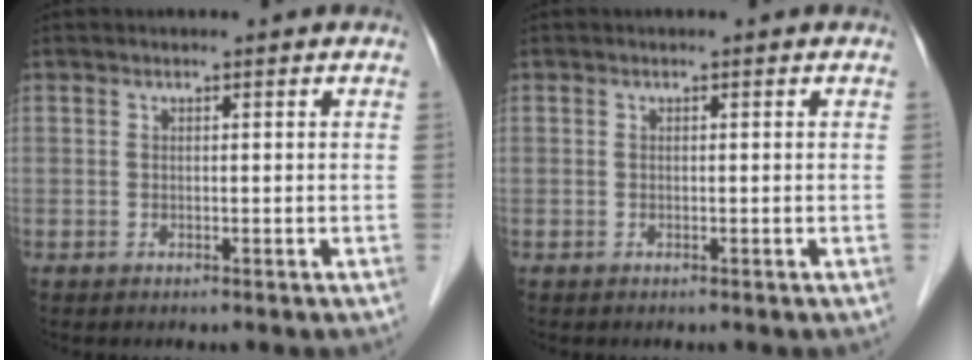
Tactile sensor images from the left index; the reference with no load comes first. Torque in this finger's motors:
{"motor_torque": [-0.24, -0.13, 0.00, 0.01]}